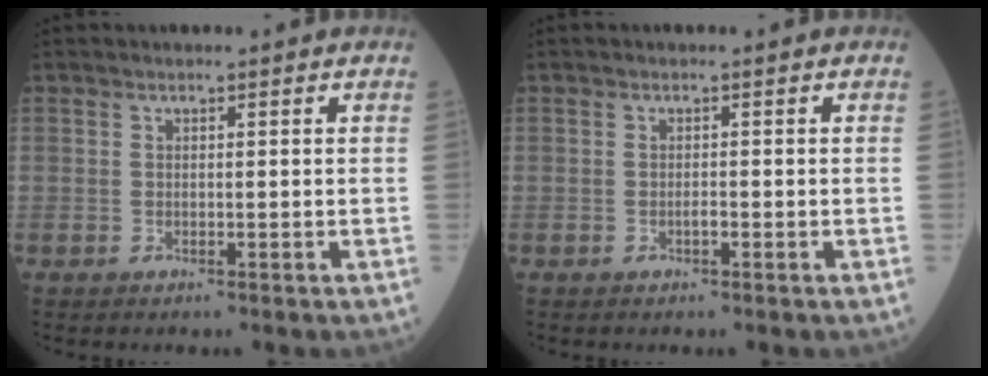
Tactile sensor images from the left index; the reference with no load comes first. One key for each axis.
{"total": 0.7, "fx": -0.4, "fy": 0.2, "fz": 0.6, "tx": -0.011, "ty": 0.000, "tz": -0.008}